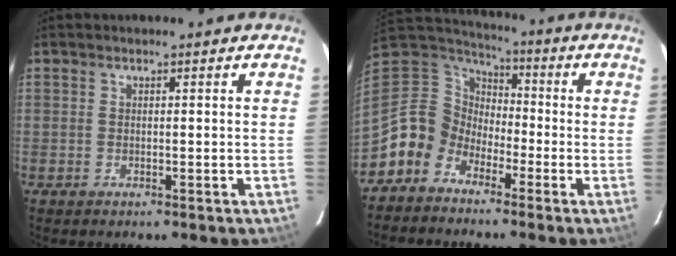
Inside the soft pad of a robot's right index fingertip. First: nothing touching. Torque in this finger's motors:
{"motor_torque": [0.56, -0.53, -0.01, -0.14]}